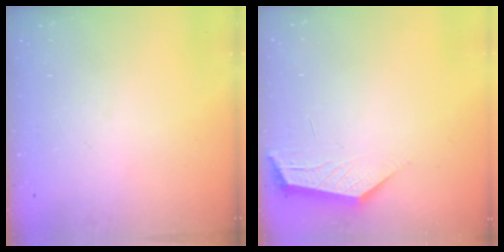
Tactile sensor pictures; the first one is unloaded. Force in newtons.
{"total": 1.8, "press": 1.8, "slide": 0.4}